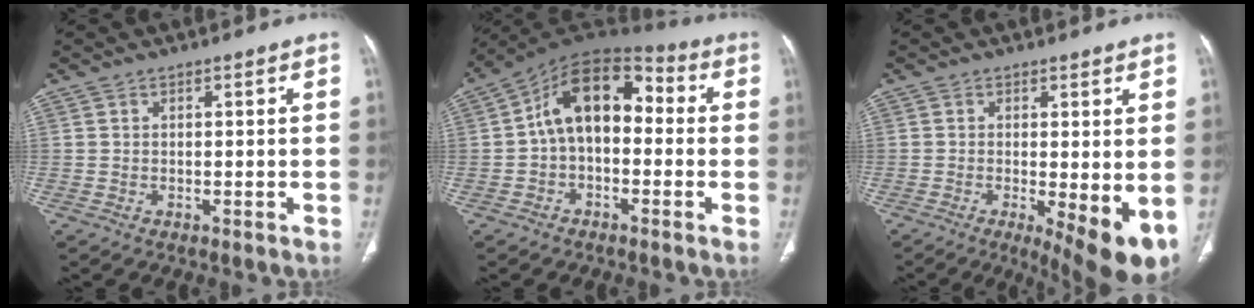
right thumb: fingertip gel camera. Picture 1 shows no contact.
{"total": 13.0, "force": [0.1, 8.3, 10.0], "torque": [-0.127, 0.046, -0.016]}
{"total": 10.6, "force": [-2.1, 3.1, 9.9], "torque": [-0.140, -0.026, -0.022]}